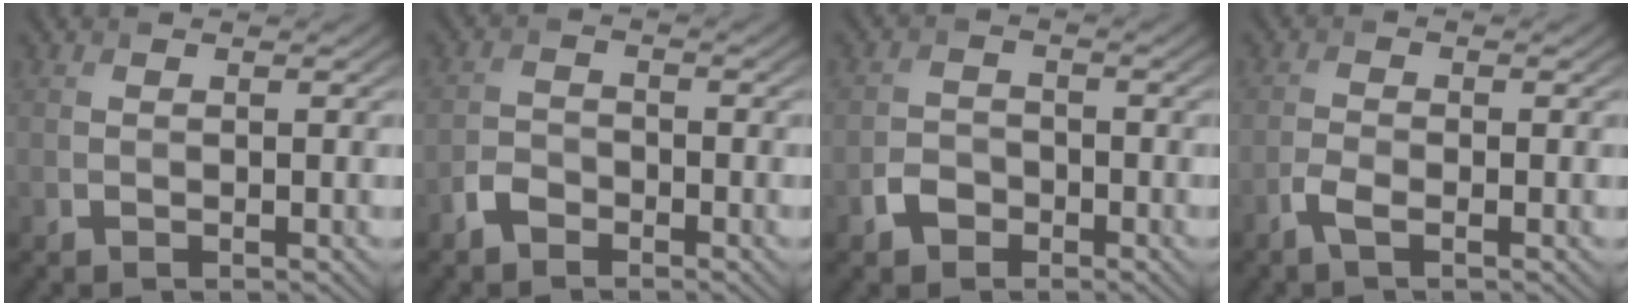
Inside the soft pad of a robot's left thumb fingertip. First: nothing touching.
{"total": 2.7, "force": [-2.0, 1.5, 0.9], "torque": [-0.021, 0.002, -0.049]}
{"total": 2.9, "force": [-1.7, 2.1, 1.1], "torque": [-0.023, 0.002, -0.041]}
{"total": 2.2, "force": [-1.3, 0.6, 1.6], "torque": [-0.041, 0.001, -0.033]}